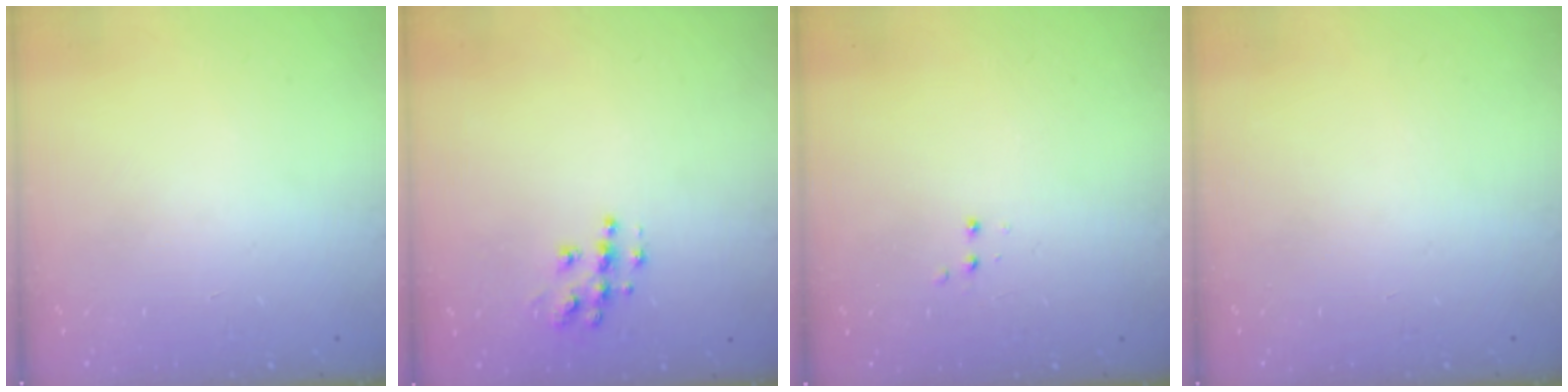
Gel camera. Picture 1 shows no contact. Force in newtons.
{"total": 8.6, "press": 8.6, "slide": 0.4}
{"total": 2.8, "press": 2.8, "slide": 0.6}
{"total": 0.0}